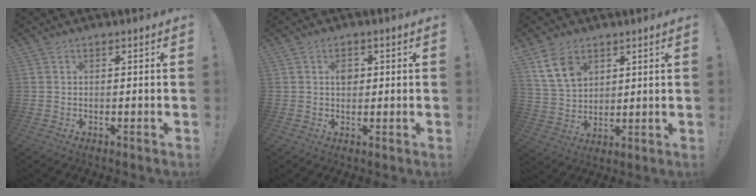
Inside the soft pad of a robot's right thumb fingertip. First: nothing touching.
{"total": 2.8, "force": [0.5, 2.1, 1.8], "torque": [-0.017, -0.002, 0.003]}
{"total": 10.5, "force": [6.0, 6.9, 5.1], "torque": [-0.098, -0.019, 0.122]}